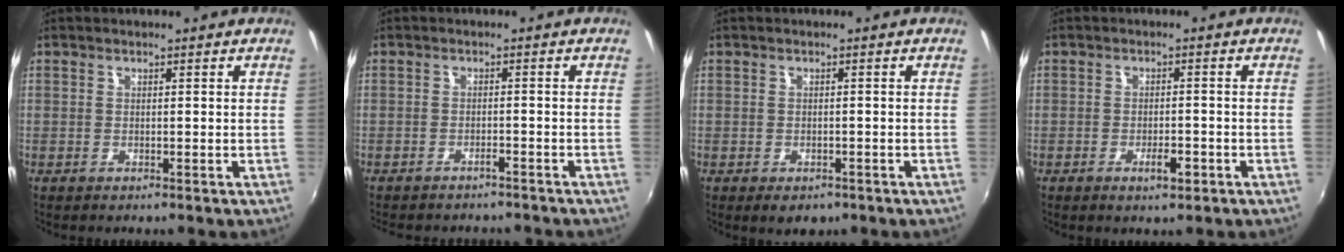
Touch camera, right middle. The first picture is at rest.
{"total": 4.5, "force": [-4.1, 1.1, 1.4], "torque": [-0.040, -0.010, -0.057]}
{"total": 3.4, "force": [-2.1, 2.0, 1.7], "torque": [-0.033, -0.014, -0.027]}
{"total": 3.0, "force": [-1.6, 1.0, 2.3], "torque": [-0.044, -0.003, -0.021]}